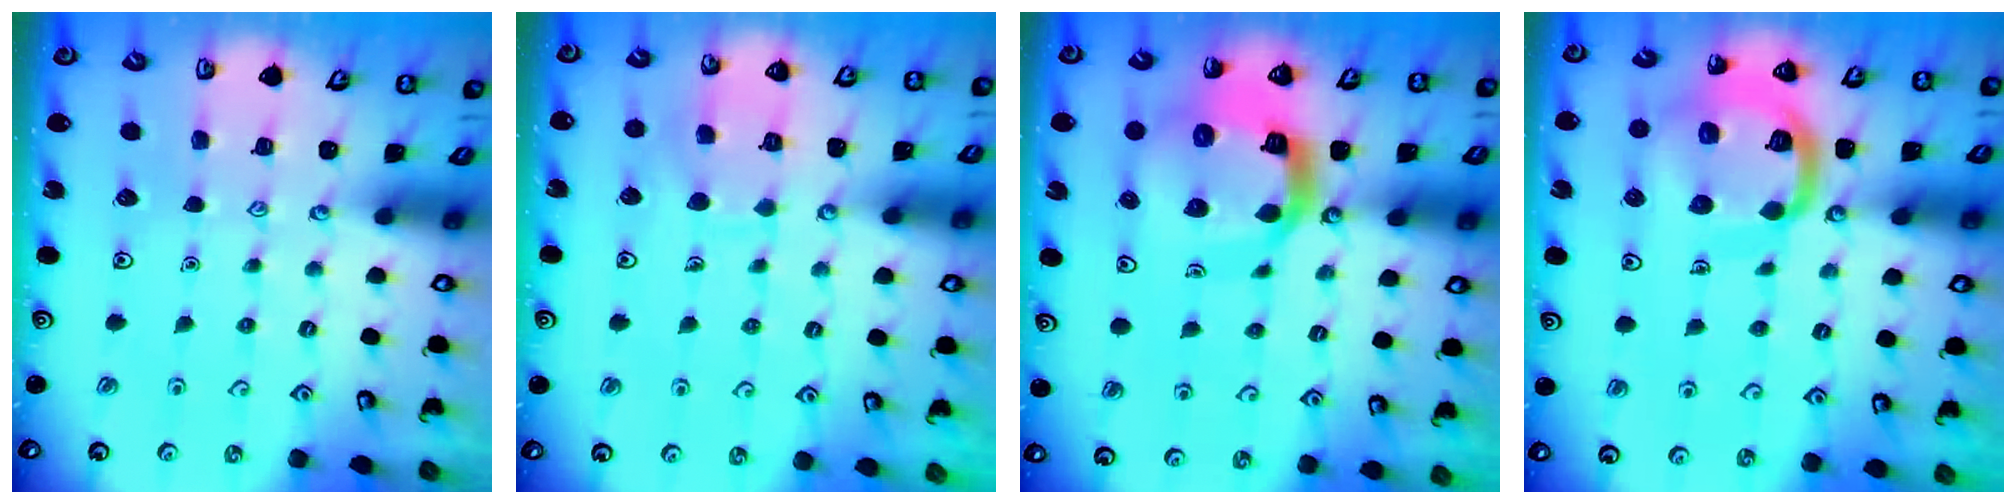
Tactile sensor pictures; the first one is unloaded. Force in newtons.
{"total": 9.0, "press": 8.9, "slide": 0.8}
{"total": 14.7, "press": 14.6, "slide": 1.7}
{"total": 17.0, "press": 16.9, "slide": 1.9}